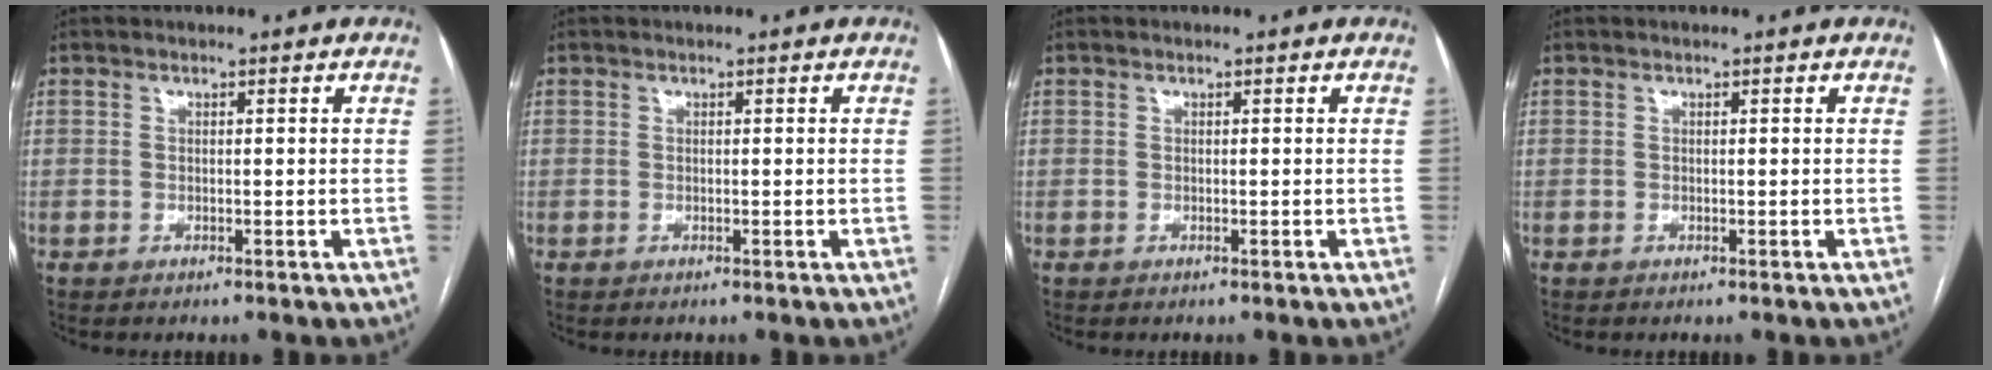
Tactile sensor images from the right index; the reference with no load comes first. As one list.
[{"total": 0.0}, {"total": 0.0}, {"total": 0.0}]